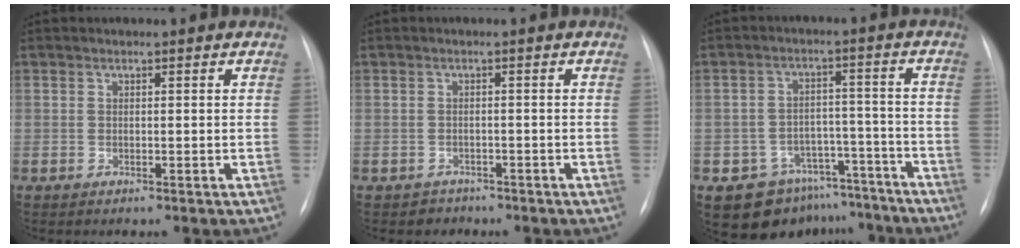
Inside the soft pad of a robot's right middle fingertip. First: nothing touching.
{"total": 1.9, "force": [-1.4, 1.2, -0.5], "torque": [-0.001, 0.005, -0.022]}
{"total": 10.5, "force": [-7.8, 6.7, 1.8], "torque": [-0.009, 0.052, -0.106]}